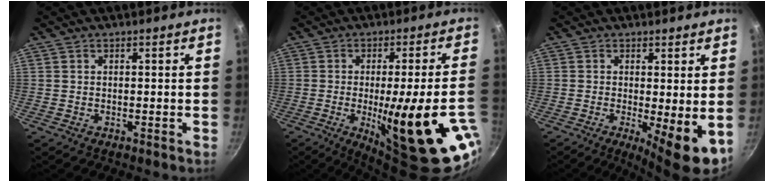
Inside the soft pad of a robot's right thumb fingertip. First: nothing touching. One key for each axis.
{"total": 24.2, "fx": -7.5, "fy": 5.5, "fz": 22.4, "tx": -0.281, "ty": -0.001, "tz": -0.085}
{"total": 7.6, "fx": -0.9, "fy": 1.9, "fz": 7.3, "tx": -0.103, "ty": -0.011, "tz": -0.008}